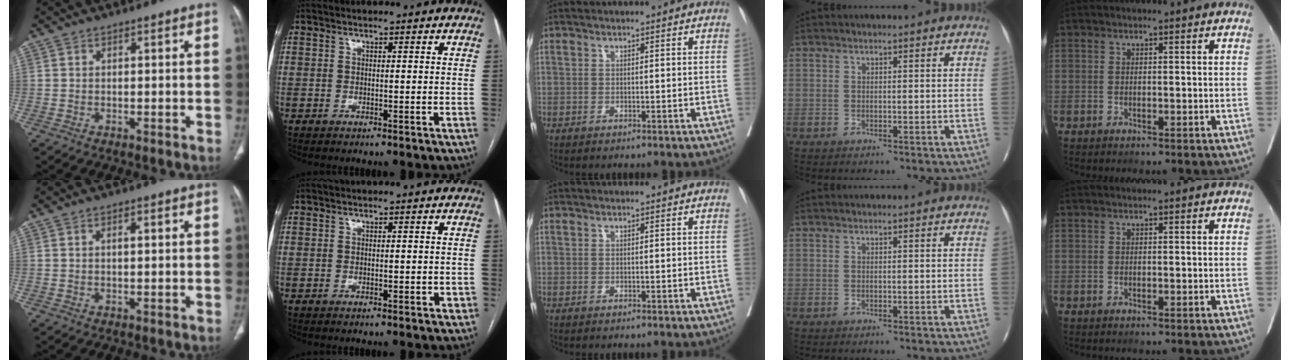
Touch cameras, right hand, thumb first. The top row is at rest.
{"thumb": {"total": 1.5, "force": [0.5, 0.5, 1.3], "torque": [-0.022, 0.005, 0.007]}, "index": {"total": 1.4, "force": [-0.2, 0.7, 1.2], "torque": [-0.018, 0.006, 0.000]}}